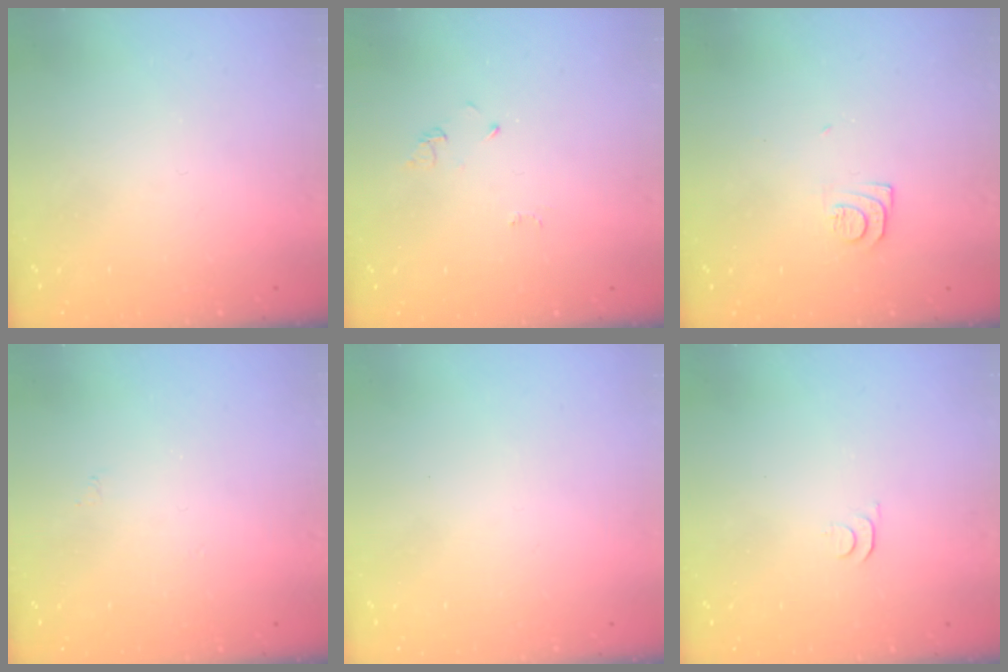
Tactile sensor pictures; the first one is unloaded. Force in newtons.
{"total": 2.6, "press": 2.6, "slide": 0.4}
{"total": 7.3, "press": 7.2, "slide": 0.8}
{"total": 3.4, "press": 3.3, "slide": 0.5}
{"total": 1.7, "press": 1.6, "slide": 0.1}
{"total": 3.5, "press": 3.5, "slide": 0.5}